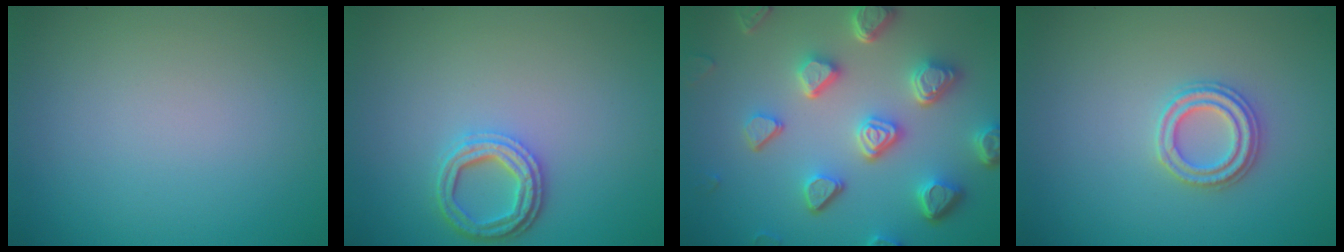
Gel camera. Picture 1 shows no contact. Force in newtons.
{"total": 3.2, "press": 2.8, "slide": 1.6}
{"total": 7.1, "press": 5.5, "slide": 4.4}
{"total": 2.4, "press": 2.4, "slide": 0.2}